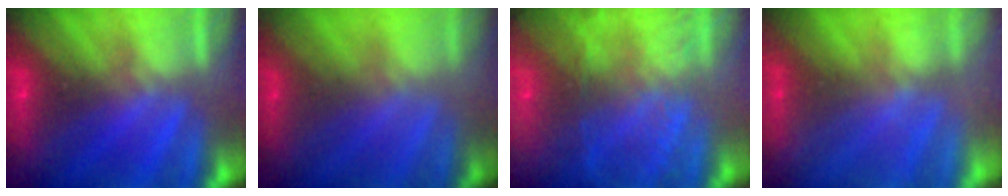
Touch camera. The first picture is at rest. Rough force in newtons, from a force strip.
{"total": 1.7}
{"total": 7.0}
{"total": 2.3}